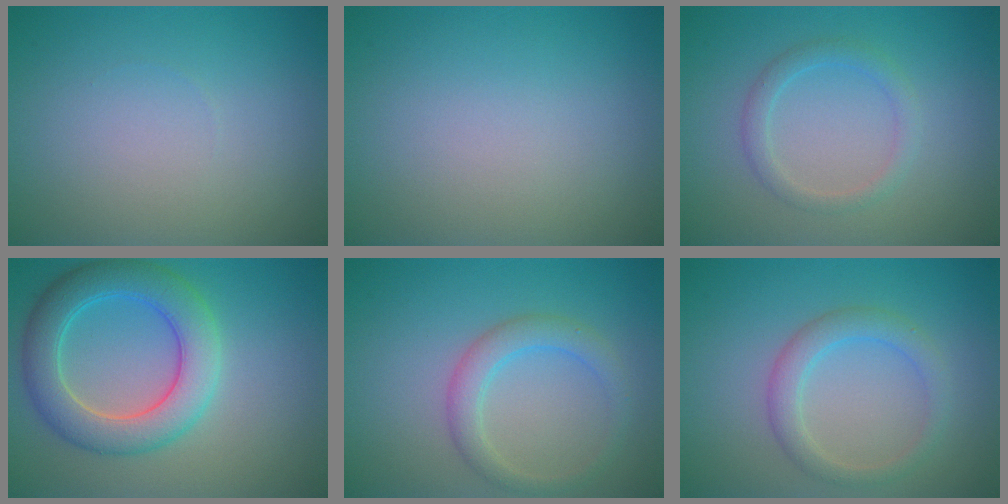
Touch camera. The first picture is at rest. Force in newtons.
{"total": 0.0}
{"total": 1.9, "press": 1.9, "slide": 0.2}
{"total": 6.3, "press": 6.3, "slide": 0.4}
{"total": 2.8, "press": 2.8, "slide": 0.1}
{"total": 2.7, "press": 2.7, "slide": 0.1}